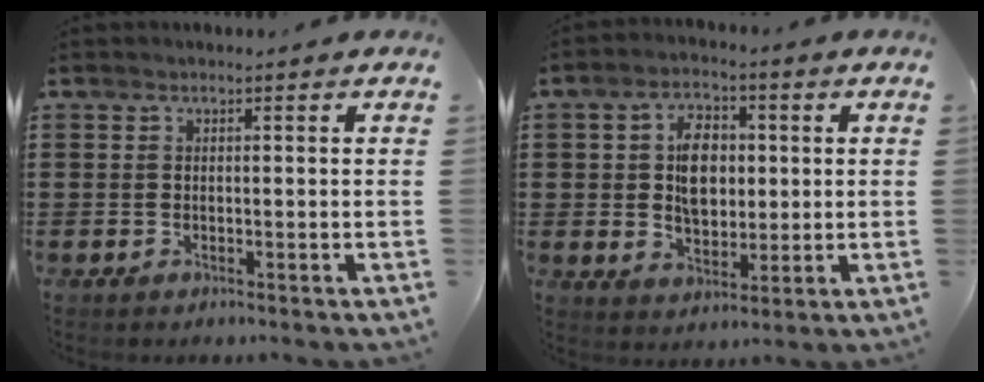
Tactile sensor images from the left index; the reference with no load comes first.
{"total": 7.3, "force": [0.9, 4.6, 5.6], "torque": [-0.107, 0.009, 0.010]}